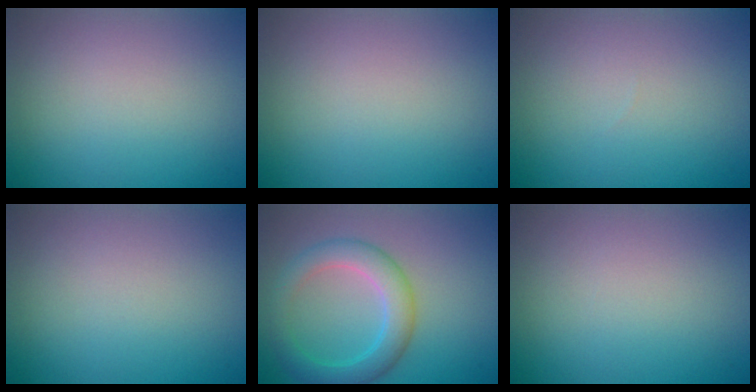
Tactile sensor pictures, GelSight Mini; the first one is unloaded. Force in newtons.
{"total": 0.0}
{"total": 0.0}
{"total": 0.0}
{"total": 4.2, "press": 4.2, "slide": 0.2}
{"total": 0.0}